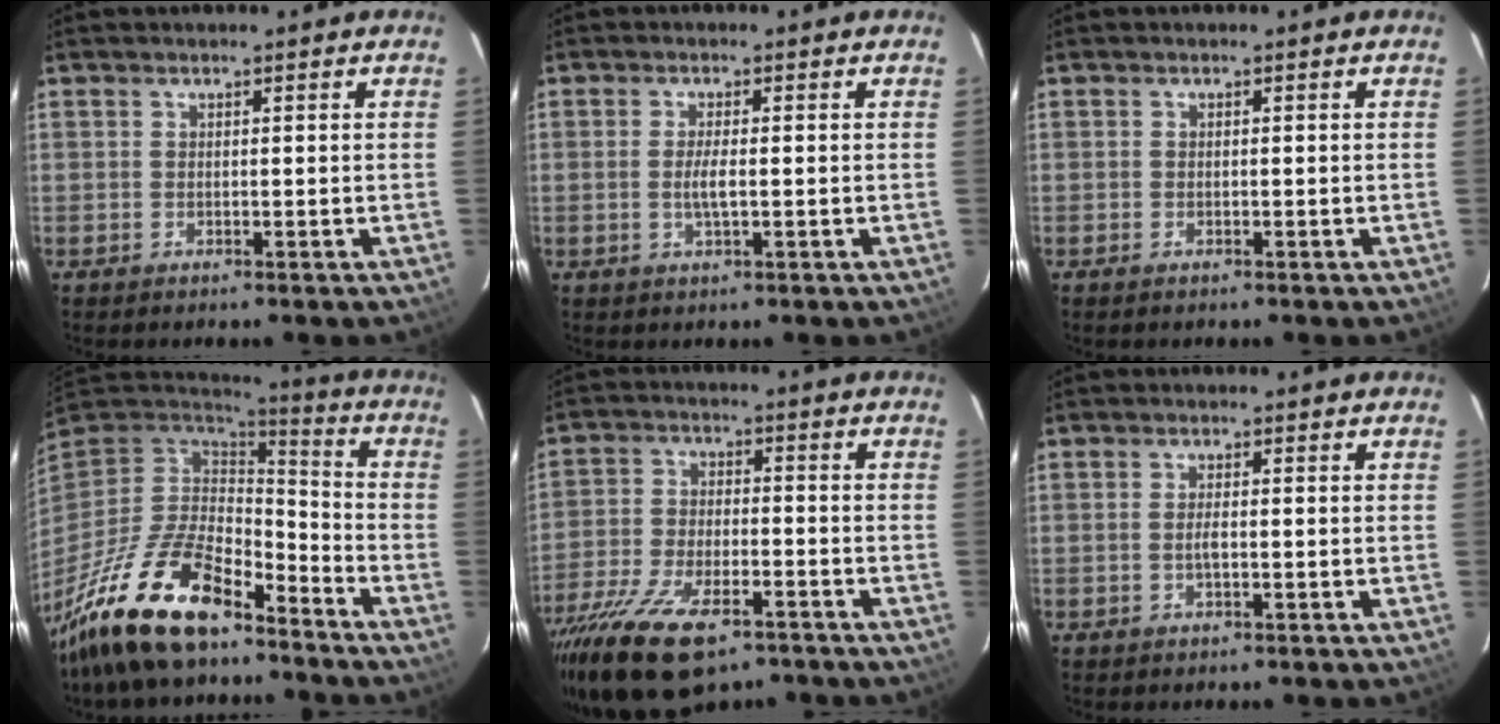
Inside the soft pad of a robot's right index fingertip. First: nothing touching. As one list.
[{"total": 2.8, "force": [-0.4, 0.4, 2.7], "torque": [-0.052, -0.003, -0.008]}, {"total": 0.6, "force": [-0.5, 0.2, 0.3], "torque": [-0.006, -0.001, -0.011]}, {"total": 20.0, "force": [-14.3, 7.0, 12.2], "torque": [-0.251, -0.028, -0.259]}, {"total": 20.0, "force": [-13.3, 8.3, 12.5], "torque": [-0.268, -0.052, -0.228]}, {"total": 1.8, "force": [-0.4, 0.5, 1.6], "torque": [-0.033, 0.001, -0.008]}]